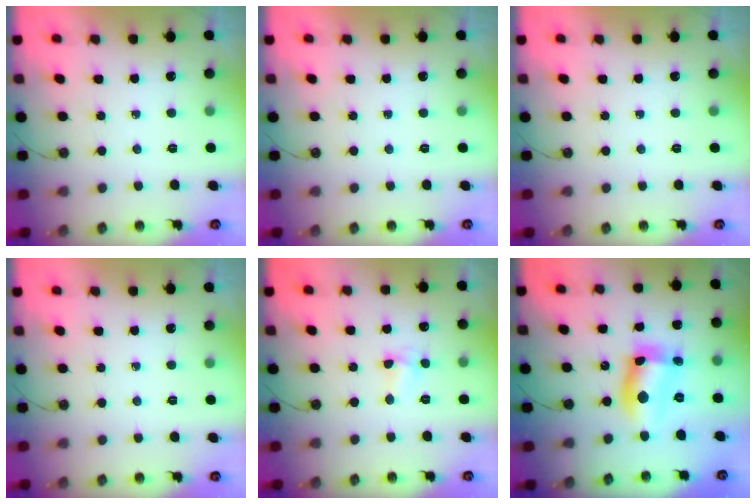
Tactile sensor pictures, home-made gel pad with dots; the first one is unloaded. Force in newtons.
{"total": 0.0}
{"total": 0.0}
{"total": 0.0}
{"total": 3.9, "press": 3.8, "slide": 0.4}
{"total": 10.9, "press": 10.9, "slide": 0.7}